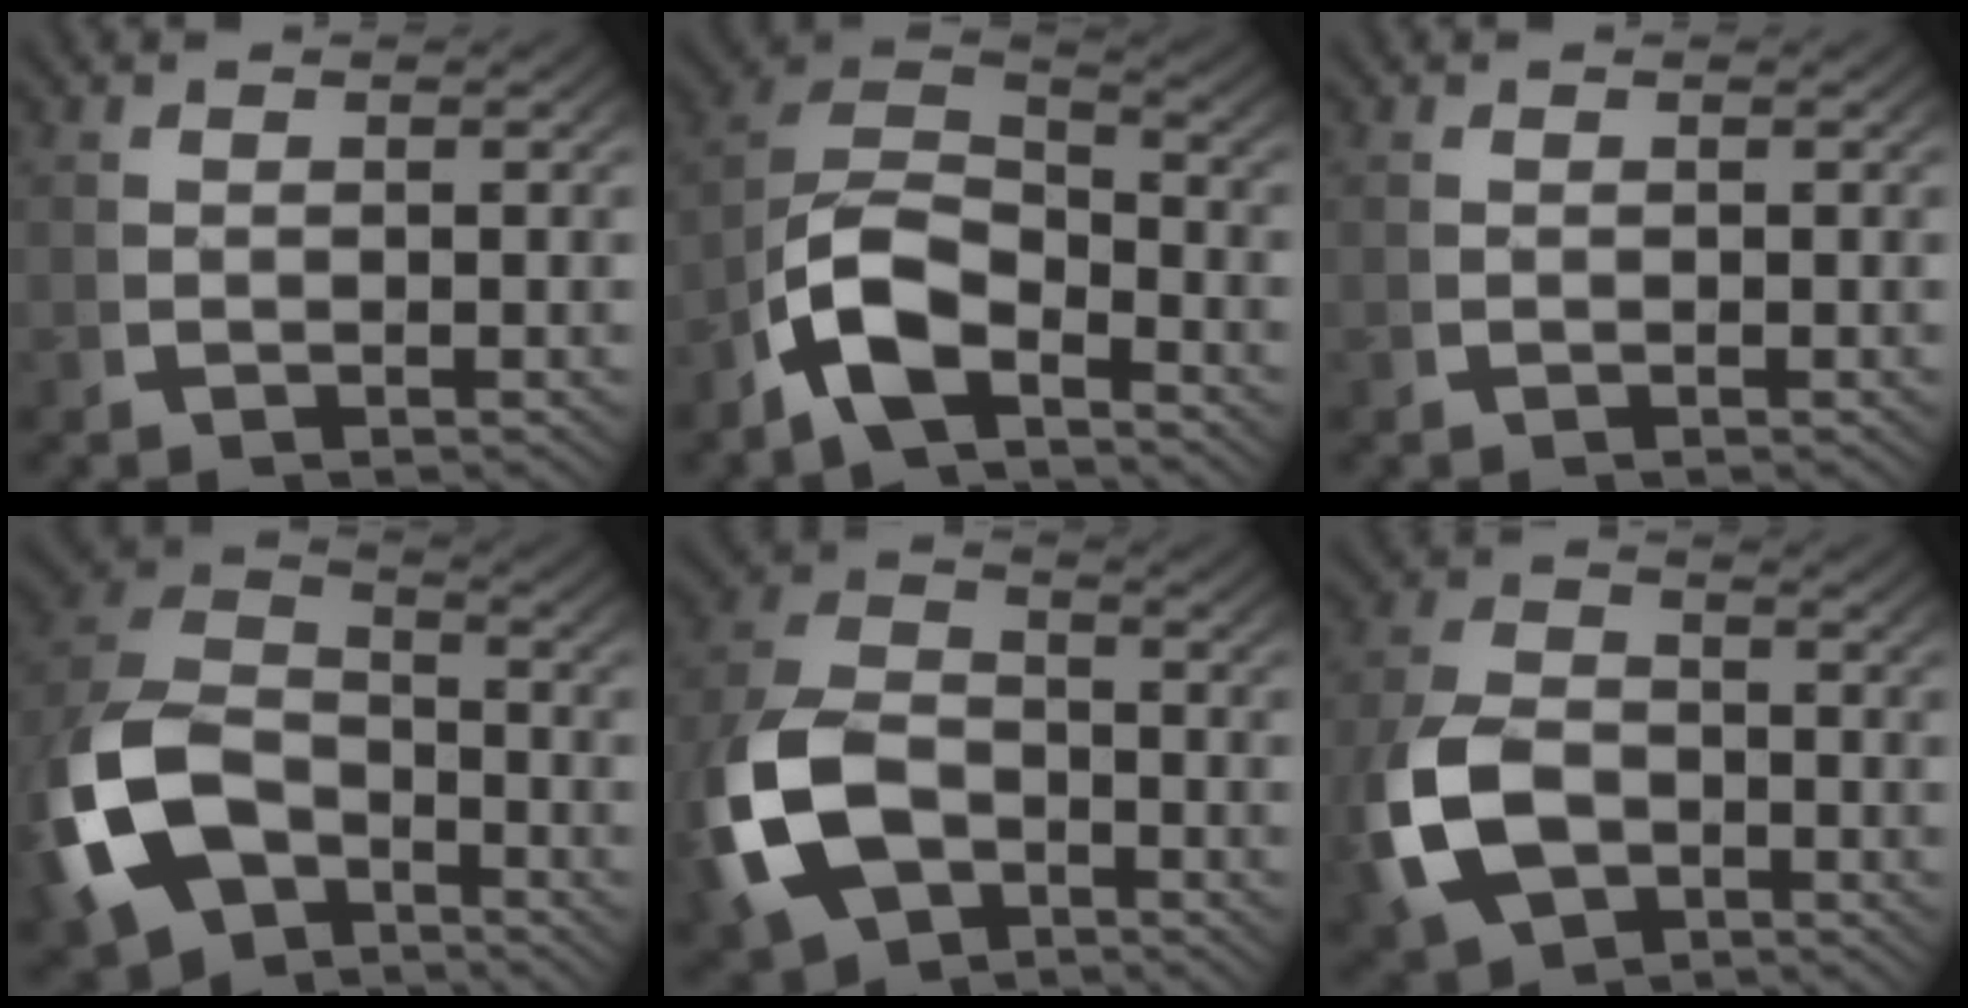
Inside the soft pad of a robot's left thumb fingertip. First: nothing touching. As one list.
[{"total": 10.7, "force": [-2.3, 7.6, 7.1], "torque": [-0.156, -0.028, -0.046]}, {"total": 0.0}, {"total": 13.9, "force": [-3.6, 10.6, 8.2], "torque": [-0.203, -0.055, -0.044]}, {"total": 11.0, "force": [-3.0, 8.0, 6.9], "torque": [-0.169, -0.042, -0.034]}, {"total": 8.4, "force": [-2.1, 5.9, 5.6], "torque": [-0.139, -0.029, -0.023]}]